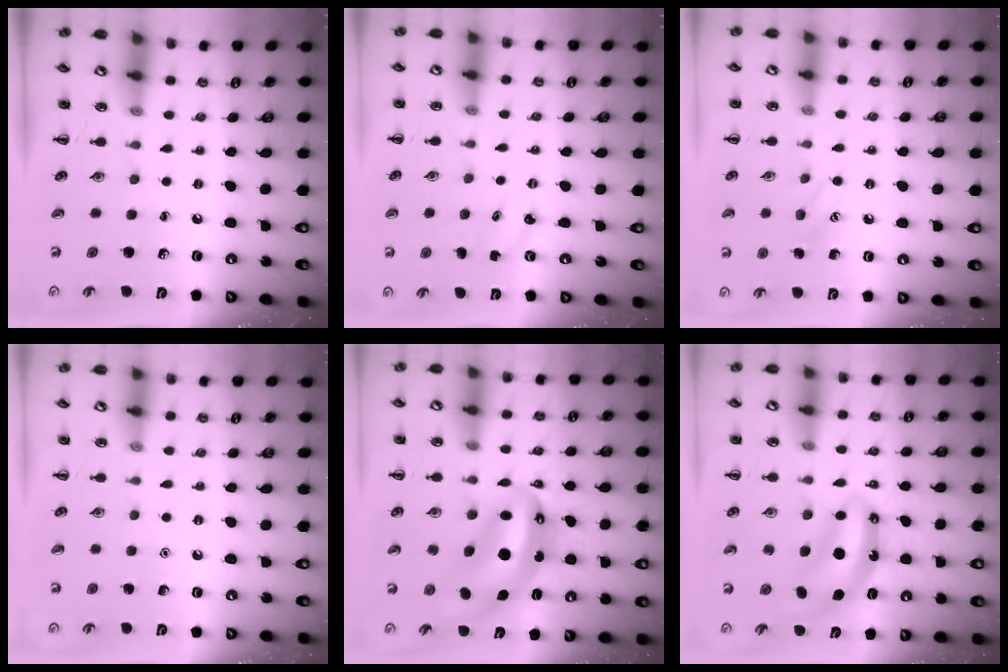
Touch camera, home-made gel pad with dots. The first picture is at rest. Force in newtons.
{"total": 2.9, "press": 2.7, "slide": 0.8}
{"total": 6.5, "press": 6.4, "slide": 1.2}
{"total": 1.5, "press": 1.5, "slide": 0.1}
{"total": 10.2, "press": 9.8, "slide": 2.7}
{"total": 8.3, "press": 8.1, "slide": 1.7}